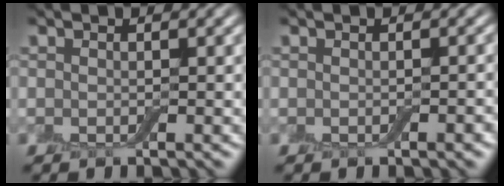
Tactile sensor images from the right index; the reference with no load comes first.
{"total": 0.9, "force": [-0.4, 0.2, 0.8], "torque": [-0.011, 0.002, -0.004]}